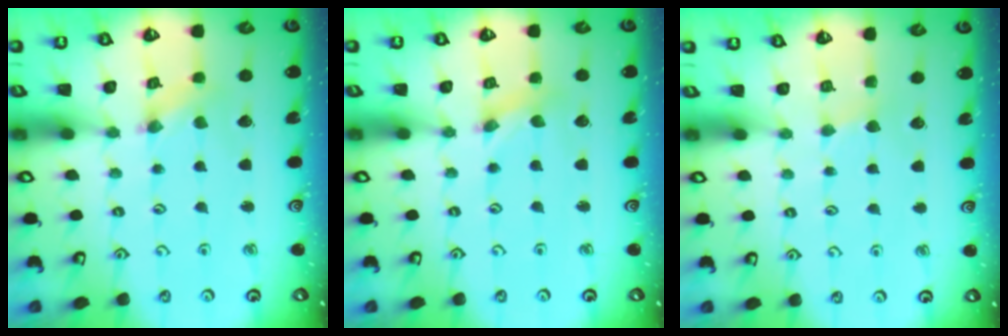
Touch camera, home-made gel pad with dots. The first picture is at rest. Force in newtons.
{"total": 1.0, "press": 1.0, "slide": 0.2}
{"total": 1.9, "press": 1.9, "slide": 0.3}